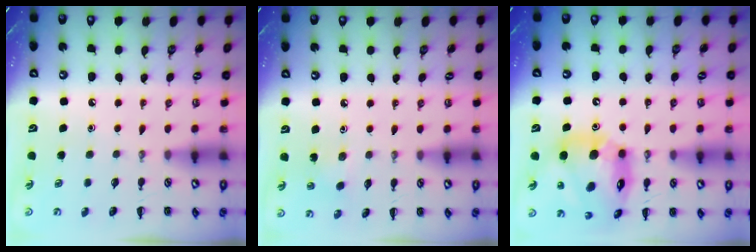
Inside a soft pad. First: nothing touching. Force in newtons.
{"total": 2.7, "press": 2.6, "slide": 0.8}
{"total": 18.1, "press": 17.4, "slide": 5.1}